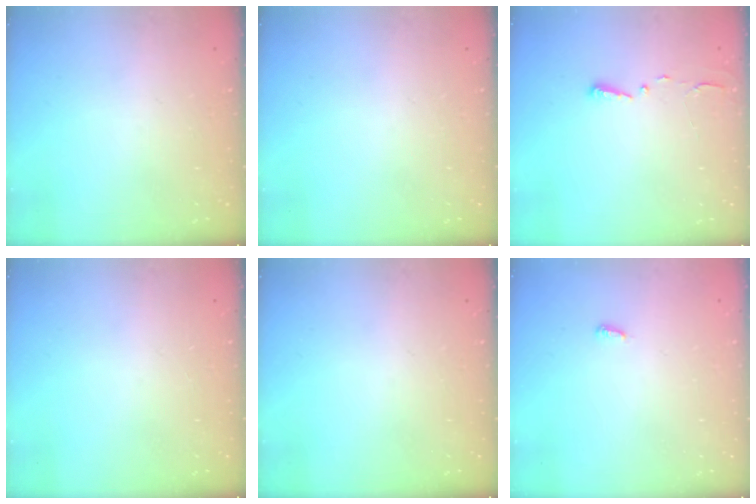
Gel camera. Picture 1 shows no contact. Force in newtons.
{"total": 0.0}
{"total": 2.7, "press": 2.7, "slide": 0.4}
{"total": 0.0}
{"total": 0.0}
{"total": 2.9, "press": 2.9, "slide": 0.3}